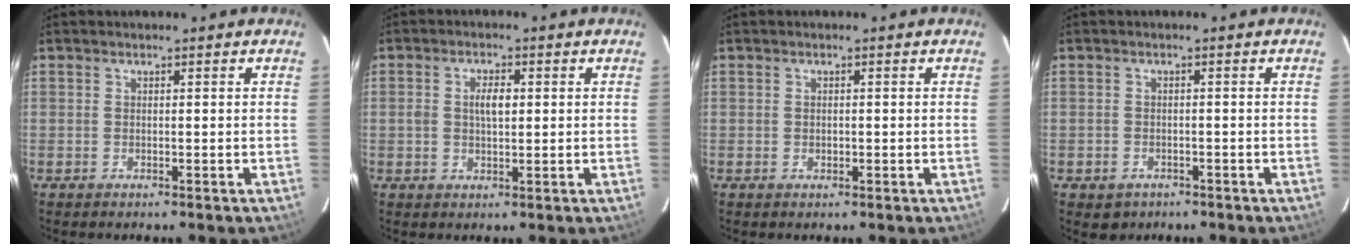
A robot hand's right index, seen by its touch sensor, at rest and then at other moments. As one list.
[{"total": 3.9, "force": [0.5, 2.0, 3.3], "torque": [-0.058, 0.007, 0.011]}, {"total": 1.0, "force": [-0.1, 0.8, 0.5], "torque": [-0.009, 0.002, -0.001]}, {"total": 2.3, "force": [-1.2, 1.8, 0.5], "torque": [-0.015, 0.003, -0.013]}]